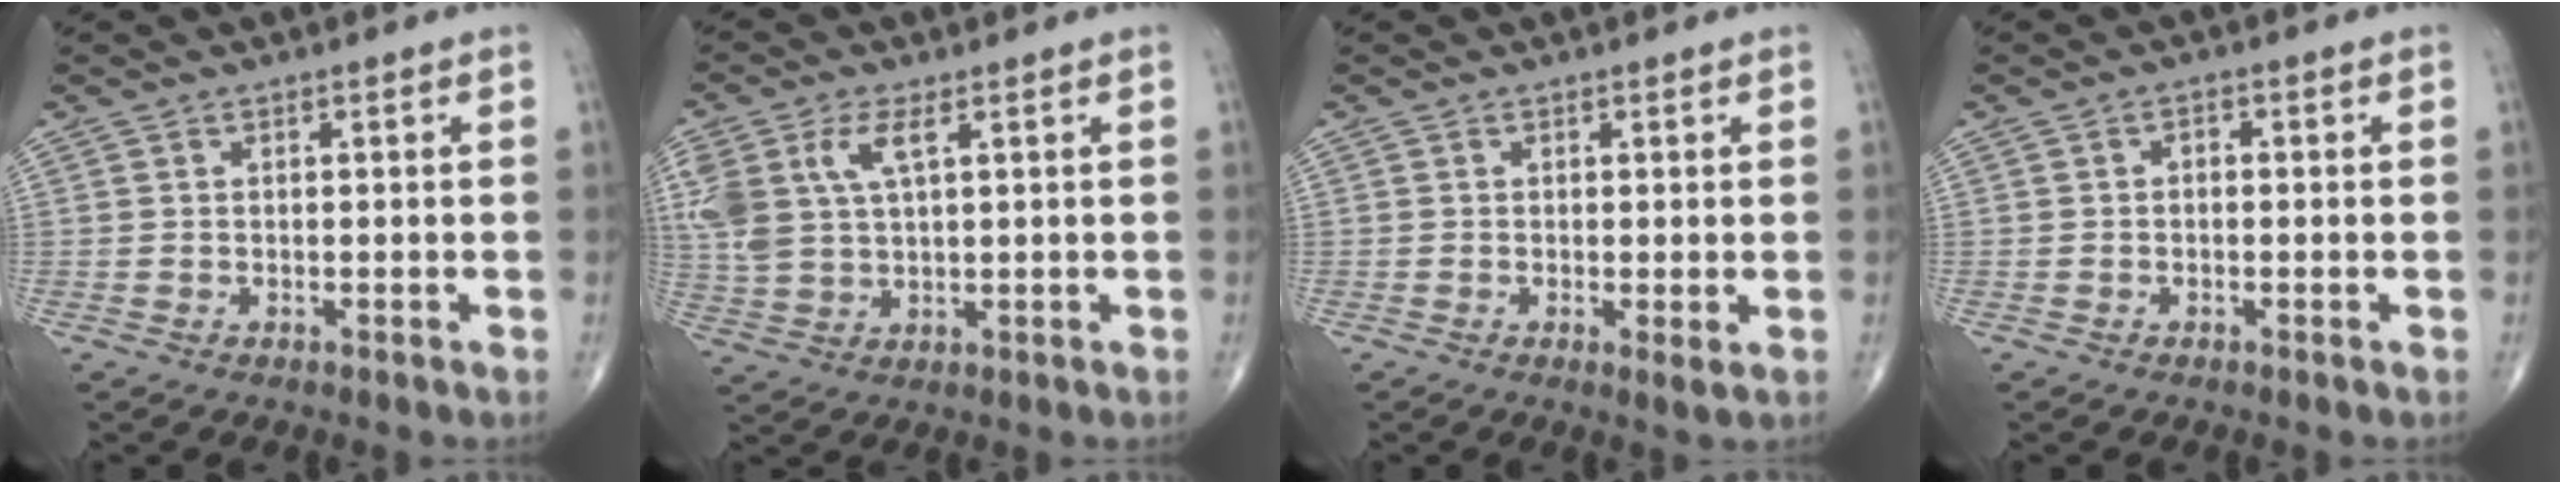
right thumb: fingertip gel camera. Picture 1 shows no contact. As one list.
[{"total": 9.1, "force": [3.4, 4.3, 7.3], "torque": [-0.171, 0.003, 0.072]}, {"total": 1.6, "force": [-0.1, 0.3, 1.6], "torque": [-0.027, -0.008, -0.004]}, {"total": 1.2, "force": [-0.1, 0.8, 0.9], "torque": [-0.007, 0.006, -0.006]}]